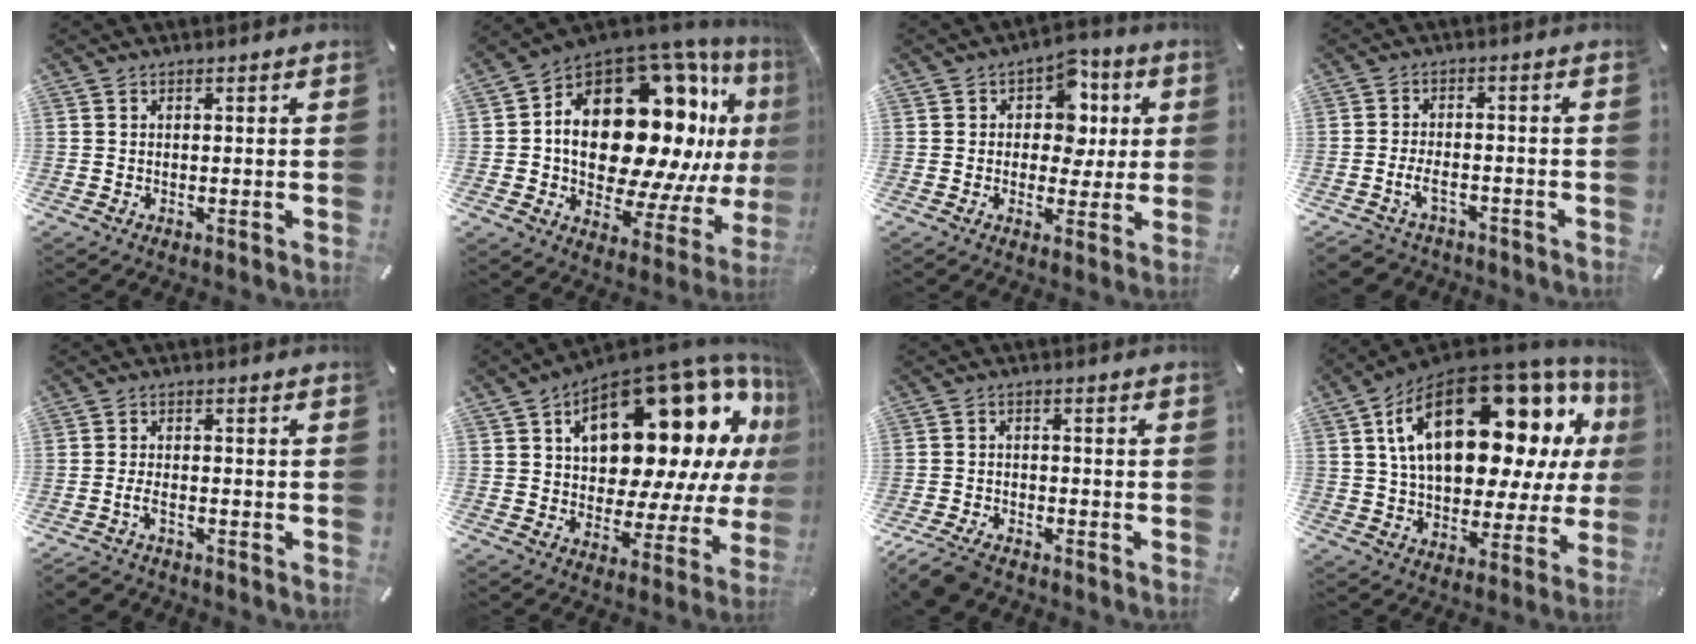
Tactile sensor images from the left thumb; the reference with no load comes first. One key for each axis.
{"total": 25.4, "fx": 6.5, "fy": 15.5, "fz": 19.1, "tx": -0.308, "ty": -0.066, "tz": 0.128}
{"total": 9.4, "fx": 1.8, "fy": 7.6, "fz": 5.2, "tx": -0.061, "ty": -0.006, "tz": 0.027}
{"total": 5.5, "fx": -2.9, "fy": 3.2, "fz": 3.4, "tx": -0.081, "ty": 0.010, "tz": -0.060}
{"total": 3.7, "fx": -2.3, "fy": 1.8, "fz": 2.2, "tx": -0.051, "ty": 0.010, "tz": -0.047}
{"total": 25.1, "fx": 11.1, "fy": 13.1, "fz": 18.3, "tx": -0.269, "ty": -0.093, "tz": 0.187}
{"total": 5.9, "fx": -4.8, "fy": 2.4, "fz": 2.4, "tx": -0.060, "ty": 0.015, "tz": -0.093}
{"total": 27.1, "fx": 9.7, "fy": 14.3, "fz": 20.9, "tx": -0.352, "ty": -0.058, "tz": 0.162}